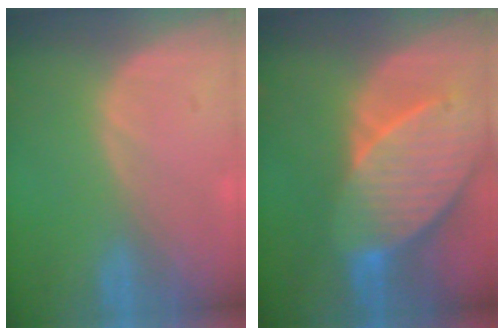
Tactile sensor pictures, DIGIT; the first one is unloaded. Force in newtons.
{"total": 10.6, "press": 9.3, "slide": 5.0}